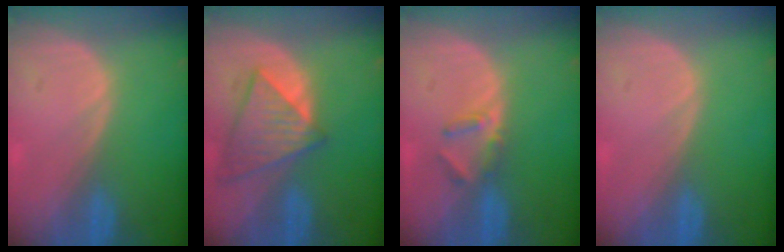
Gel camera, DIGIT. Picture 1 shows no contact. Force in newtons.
{"total": 7.8, "press": 7.0, "slide": 3.4}
{"total": 2.9, "press": 2.6, "slide": 1.1}
{"total": 0.0}